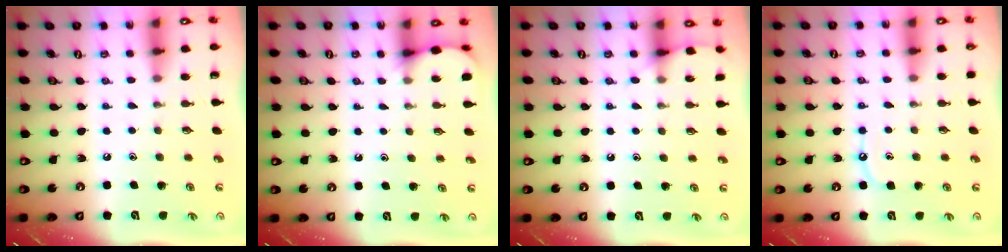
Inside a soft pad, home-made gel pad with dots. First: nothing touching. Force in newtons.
{"total": 2.8, "press": 2.8, "slide": 0.3}
{"total": 5.8, "press": 5.8, "slide": 0.7}
{"total": 5.9, "press": 5.8, "slide": 0.6}